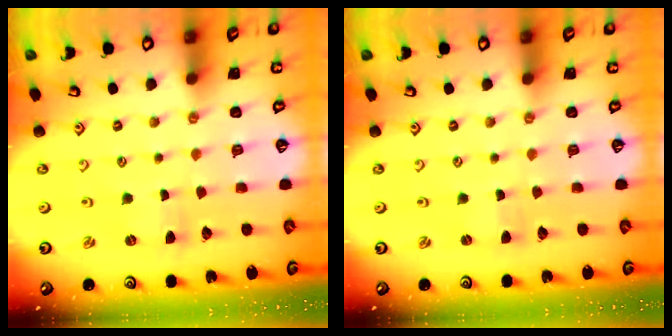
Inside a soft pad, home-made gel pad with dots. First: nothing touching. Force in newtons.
{"total": 0.0}